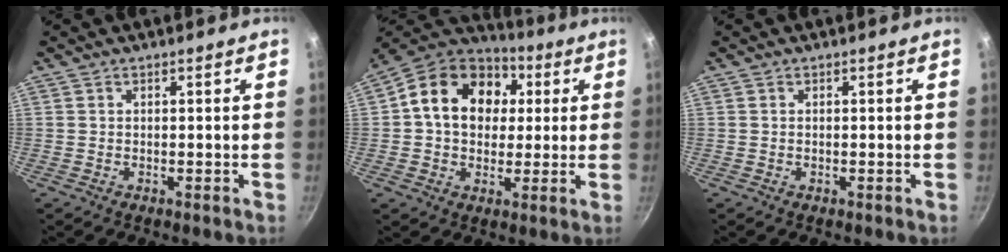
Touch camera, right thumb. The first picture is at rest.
{"total": 17.5, "force": [3.6, 13.4, 10.6], "torque": [-0.155, 0.022, 0.044]}
{"total": 0.0}